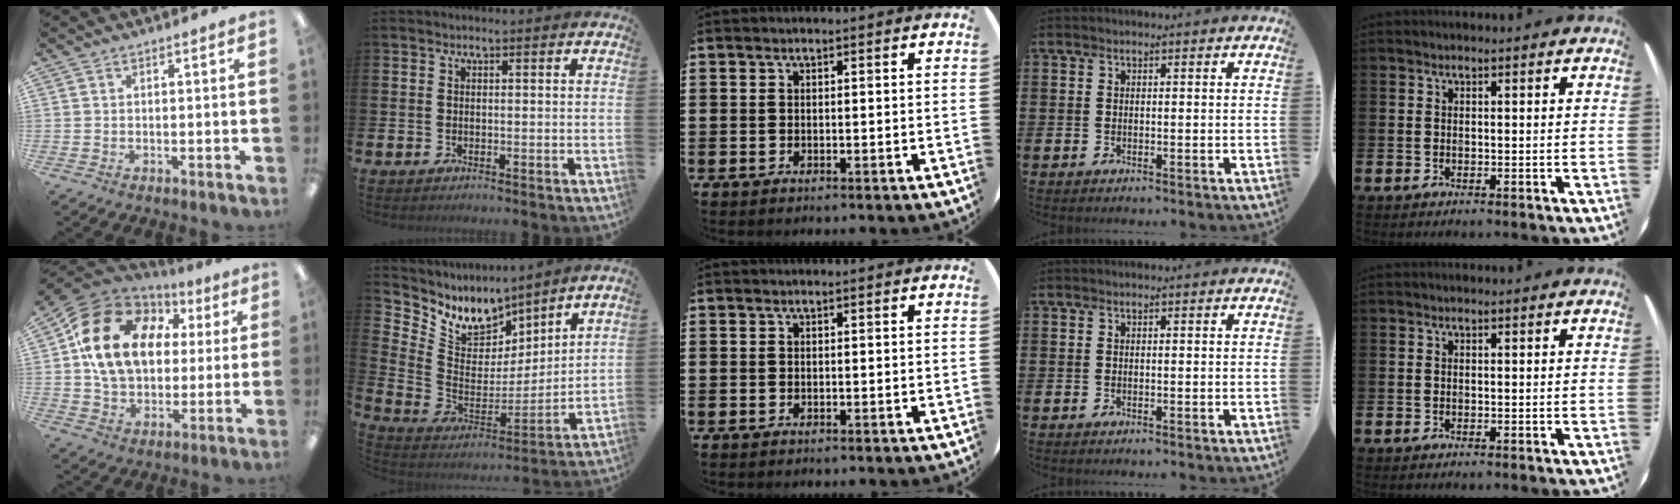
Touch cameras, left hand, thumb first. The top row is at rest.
{"thumb": {"total": 19.5, "force": [5.3, 14.8, 11.5], "torque": [-0.222, 0.004, 0.105]}, "index": {"total": 9.1, "force": [7.7, 4.6, 1.5], "torque": [-0.077, -0.058, 0.140]}}